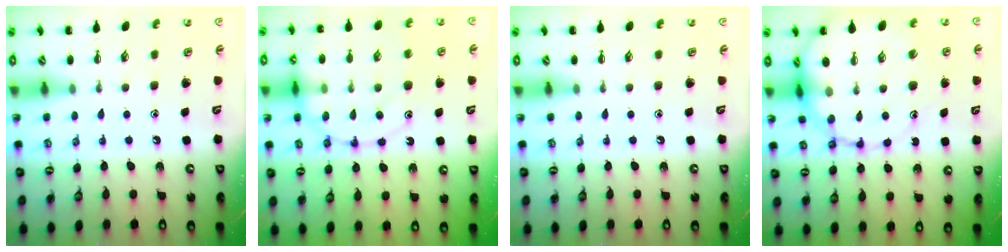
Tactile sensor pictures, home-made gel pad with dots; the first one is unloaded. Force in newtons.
{"total": 16.1, "press": 16.0, "slide": 1.4}
{"total": 0.0}
{"total": 15.7, "press": 15.5, "slide": 2.5}